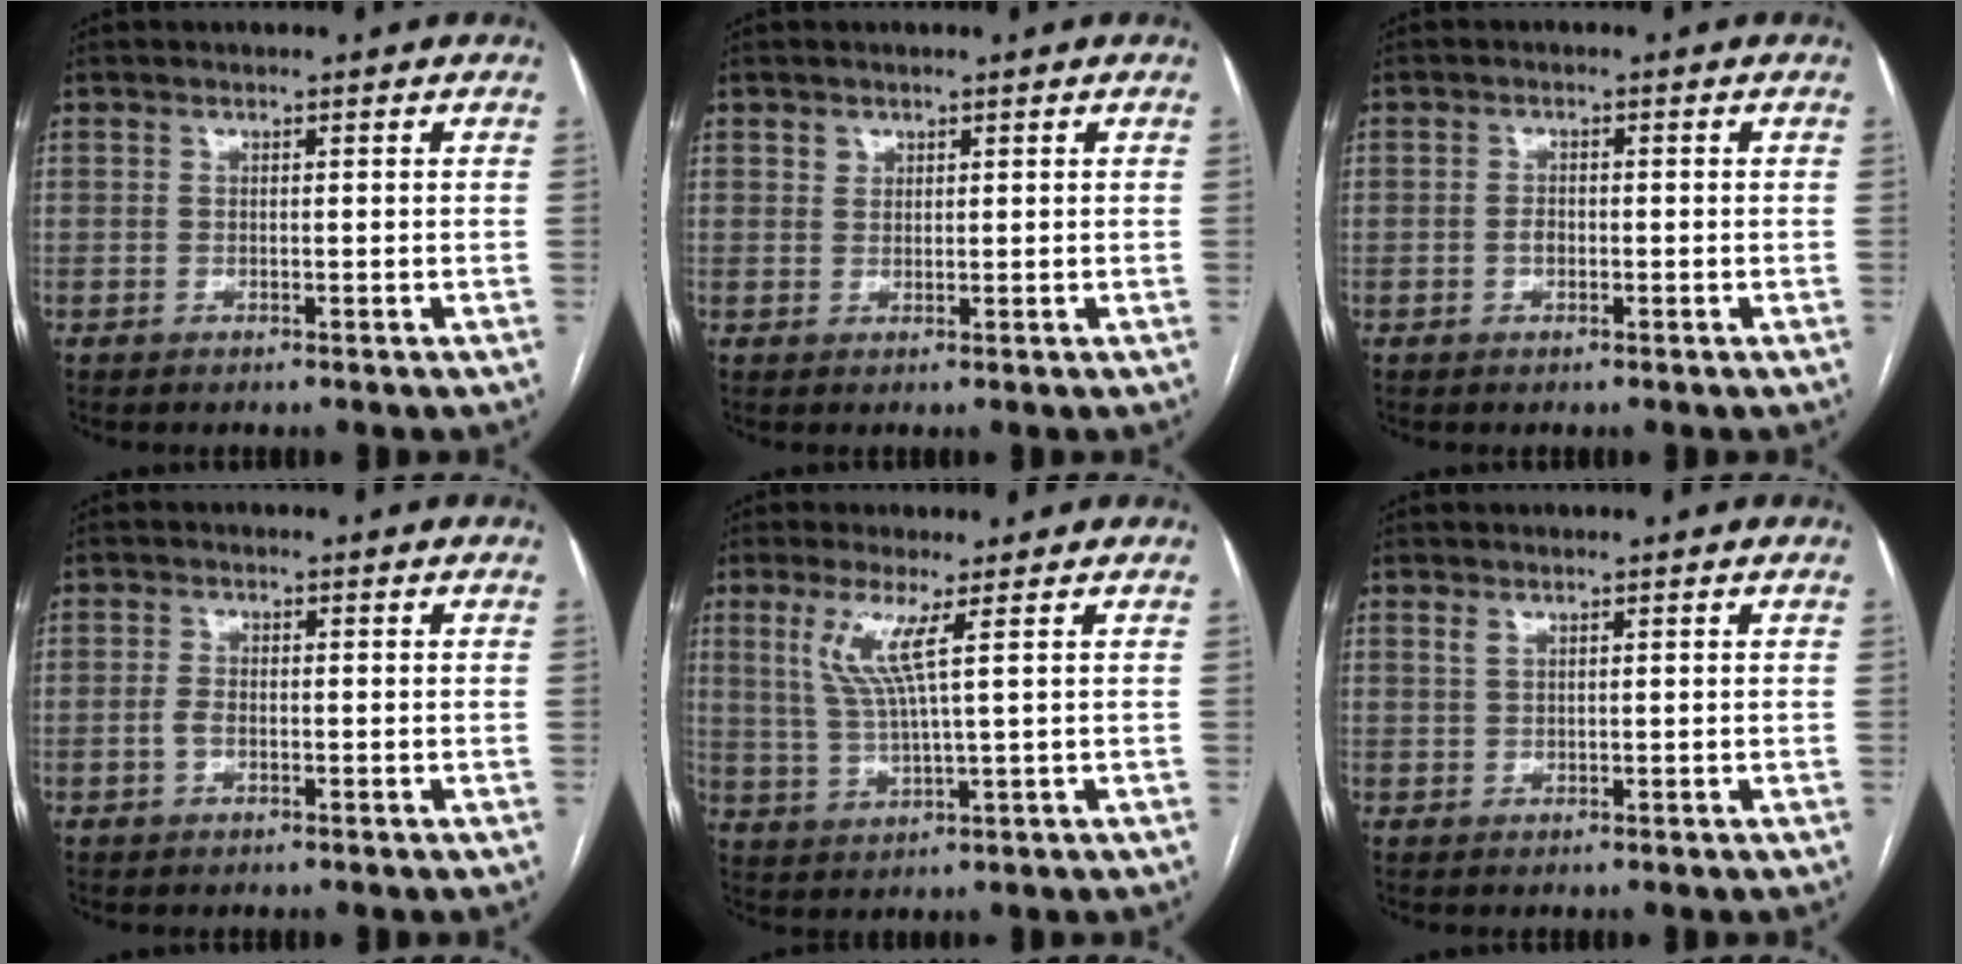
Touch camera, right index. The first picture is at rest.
{"total": 1.4, "force": [0.8, 1.1, 0.2], "torque": [0.006, 0.000, 0.011]}
{"total": 1.7, "force": [-0.5, 1.1, 1.3], "torque": [-0.023, 0.003, -0.007]}
{"total": 2.0, "force": [-0.6, 1.0, 1.6], "torque": [-0.035, 0.003, -0.011]}
{"total": 6.1, "force": [2.5, -0.5, 5.6], "torque": [-0.120, -0.001, 0.056]}
{"total": 1.0, "force": [0.7, 0.4, 0.6], "torque": [-0.014, 0.003, 0.017]}